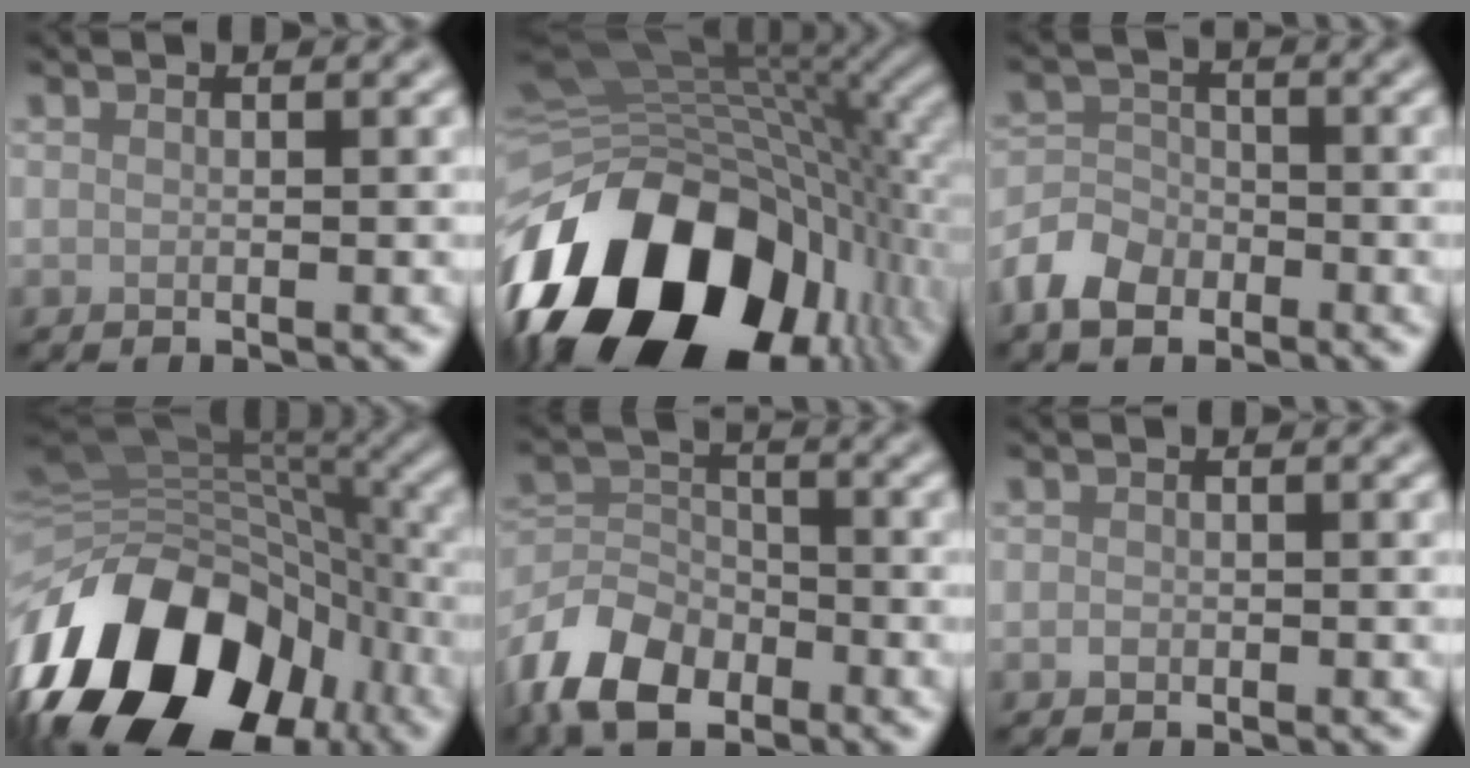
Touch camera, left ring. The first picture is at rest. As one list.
[{"total": 18.6, "force": [-7.9, 11.2, 12.6], "torque": [-0.239, -0.023, -0.134]}, {"total": 4.2, "force": [-2.6, 2.8, 1.7], "torque": [-0.038, 0.002, -0.059]}, {"total": 15.9, "force": [-7.8, 10.2, 9.3], "torque": [-0.171, 0.007, -0.139]}, {"total": 7.7, "force": [-5.0, 4.4, 3.8], "torque": [-0.079, -0.004, -0.112]}, {"total": 0.6, "force": [-0.3, 0.5, 0.3], "torque": [-0.005, -0.002, -0.006]}]